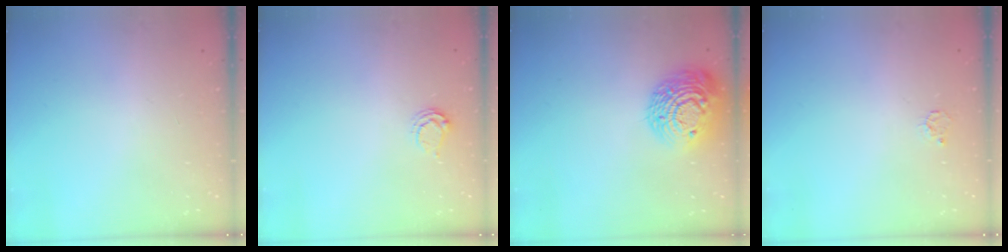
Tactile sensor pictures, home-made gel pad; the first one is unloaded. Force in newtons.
{"total": 3.9, "press": 3.8, "slide": 0.8}
{"total": 16.8, "press": 16.8, "slide": 1.1}
{"total": 3.3, "press": 3.3, "slide": 0.3}